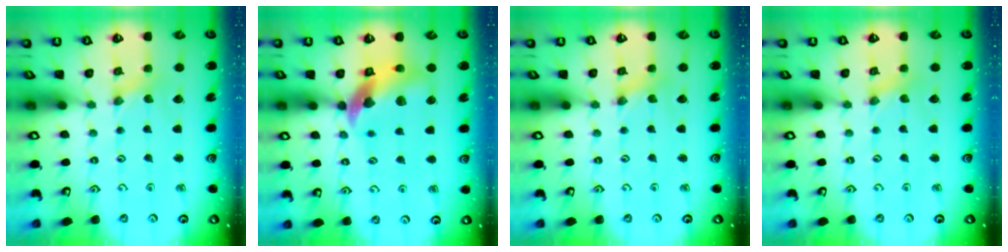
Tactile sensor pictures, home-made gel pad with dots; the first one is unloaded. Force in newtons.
{"total": 12.4, "press": 12.3, "slide": 1.6}
{"total": 0.0}
{"total": 0.0}